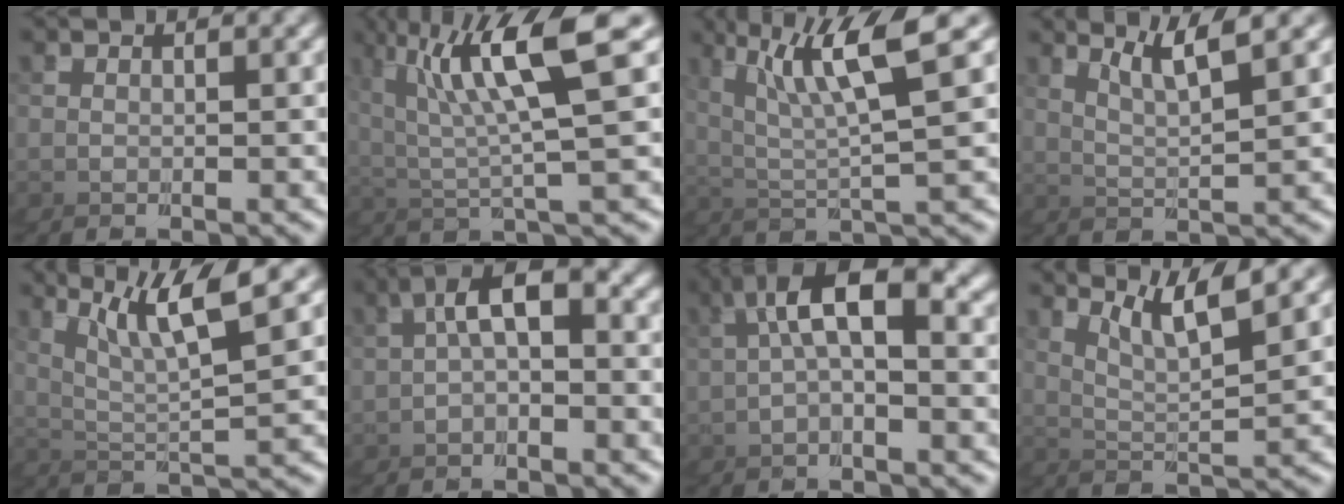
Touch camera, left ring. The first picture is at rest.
{"total": 6.8, "force": [4.5, 0.7, 5.1], "torque": [-0.122, 0.040, 0.063]}
{"total": 5.6, "force": [5.1, -0.9, 2.3], "torque": [-0.079, 0.037, 0.069]}
{"total": 5.2, "force": [4.2, -2.7, -1.5], "torque": [-0.016, 0.024, 0.059]}
{"total": 6.1, "force": [5.6, -2.4, 0.1], "torque": [-0.039, 0.038, 0.073]}
{"total": 2.9, "force": [0.7, 1.7, 2.2], "torque": [-0.064, -0.006, 0.011]}
{"total": 4.9, "force": [2.0, 1.9, 4.1], "torque": [-0.095, 0.015, 0.022]}
{"total": 6.4, "force": [5.0, -3.5, -2.1], "torque": [-0.003, 0.032, 0.069]}